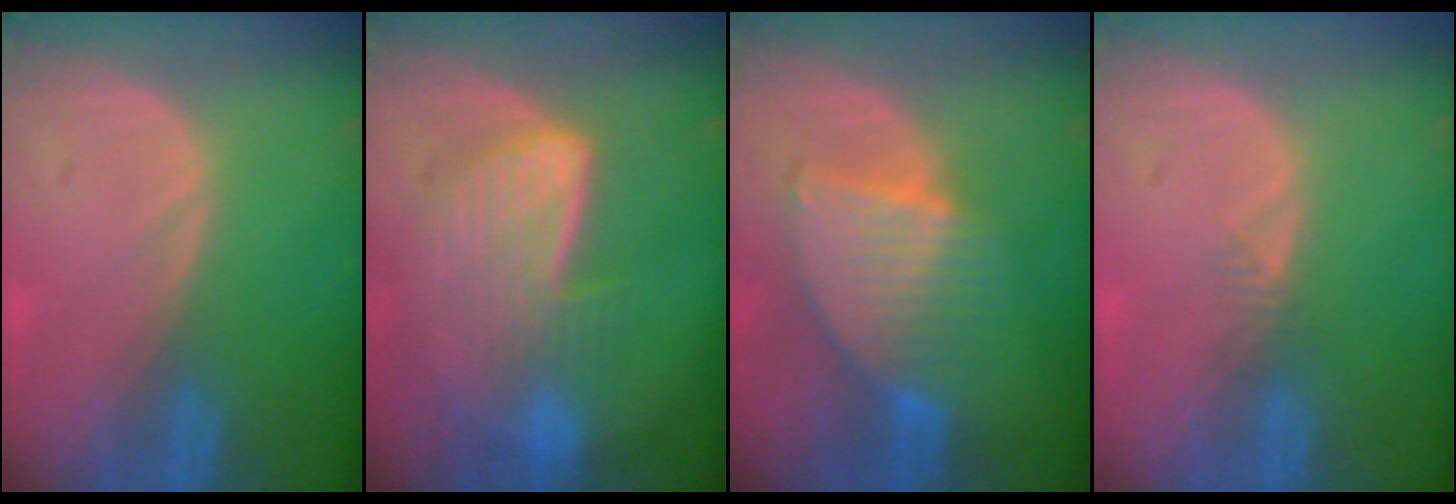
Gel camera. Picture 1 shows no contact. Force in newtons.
{"total": 7.6, "press": 7.2, "slide": 2.2}
{"total": 7.2, "press": 6.8, "slide": 2.3}
{"total": 1.2, "press": 1.0, "slide": 0.6}